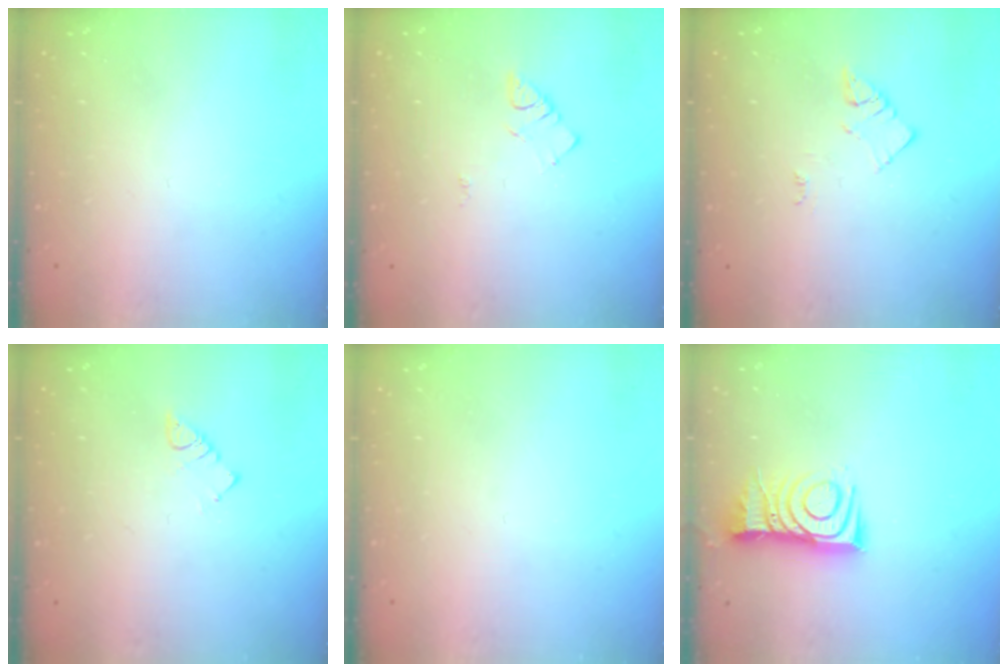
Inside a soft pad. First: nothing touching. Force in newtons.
{"total": 3.9, "press": 3.9, "slide": 0.5}
{"total": 2.7, "press": 2.6, "slide": 0.4}
{"total": 2.9, "press": 2.9, "slide": 0.5}
{"total": 0.0}
{"total": 10.1, "press": 10.0, "slide": 0.9}